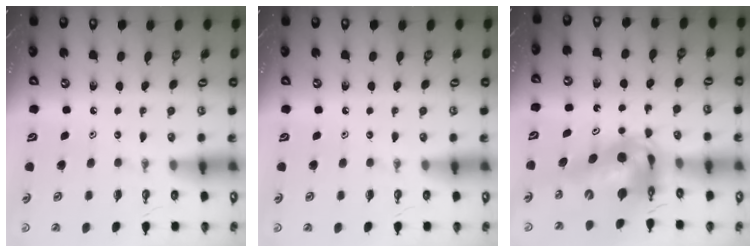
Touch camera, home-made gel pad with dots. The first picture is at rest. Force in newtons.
{"total": 0.0}
{"total": 12.2, "press": 12.2, "slide": 1.2}